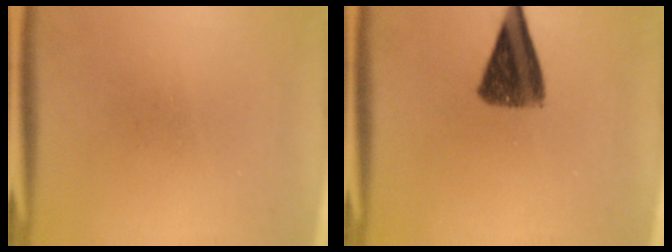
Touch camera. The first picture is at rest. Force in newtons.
{"total": 9.4}